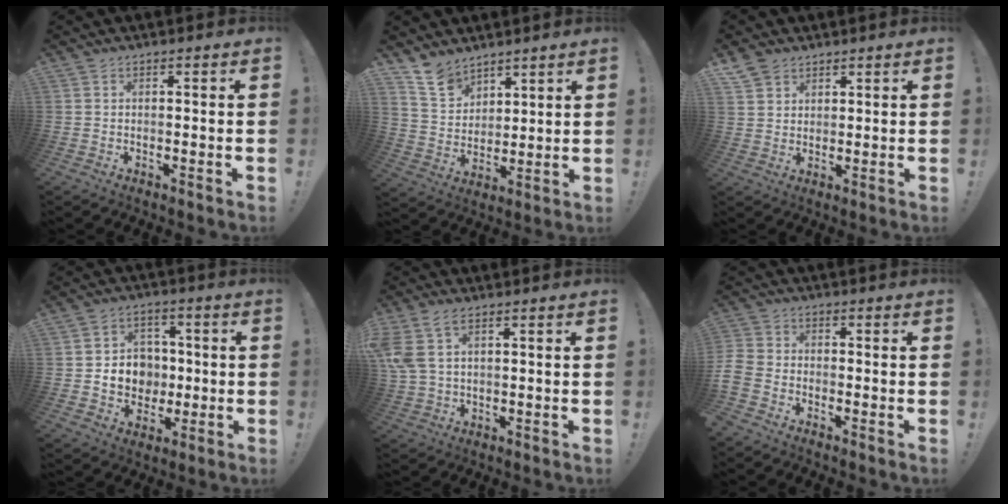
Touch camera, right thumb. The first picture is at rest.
{"total": 10.7, "force": [8.5, 6.1, 2.5], "torque": [-0.052, -0.060, 0.167]}
{"total": 5.3, "force": [3.9, 3.5, 1.1], "torque": [-0.020, -0.022, 0.075]}
{"total": 9.5, "force": [-1.0, 8.7, 3.5], "torque": [-0.040, 0.013, -0.008]}
{"total": 8.1, "force": [3.9, 4.3, 5.6], "torque": [-0.115, -0.010, 0.078]}
{"total": 4.8, "force": [-3.1, 3.1, 2.2], "torque": [-0.062, 0.007, -0.059]}